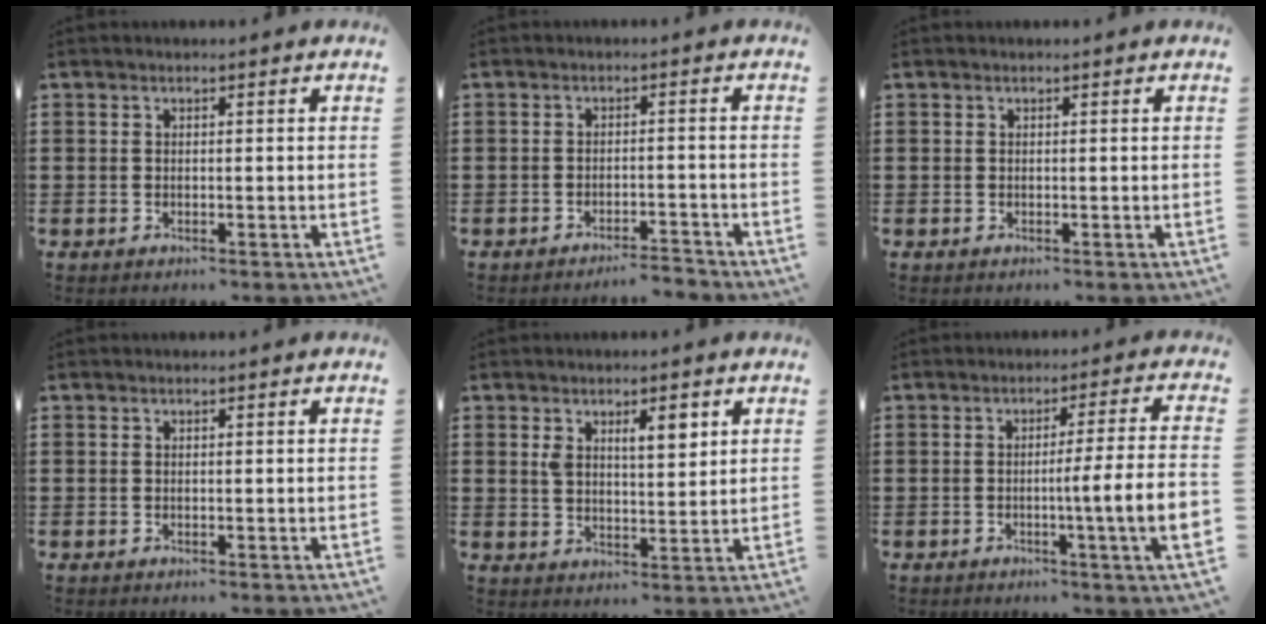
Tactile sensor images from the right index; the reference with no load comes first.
{"total": 2.9, "force": [-2.9, -0.2, 0.5], "torque": [-0.011, -0.002, -0.059]}
{"total": 0.0}
{"total": 0.0}
{"total": 4.5, "force": [2.1, 1.8, 3.5], "torque": [-0.060, 0.000, 0.032]}
{"total": 8.3, "force": [-1.7, -0.7, 8.1], "torque": [-0.138, -0.013, -0.032]}